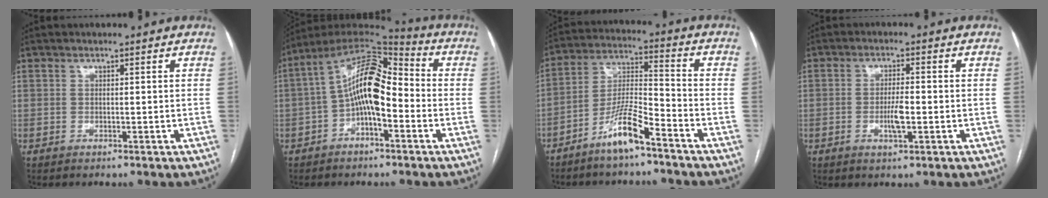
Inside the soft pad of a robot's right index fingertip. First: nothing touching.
{"total": 12.9, "force": [-1.5, 4.9, 11.9], "torque": [-0.210, 0.046, -0.028]}
{"total": 9.1, "force": [-6.2, 1.0, 6.5], "torque": [-0.135, -0.007, -0.124]}
{"total": 4.0, "force": [-1.0, 0.7, 3.8], "torque": [-0.073, -0.003, -0.015]}